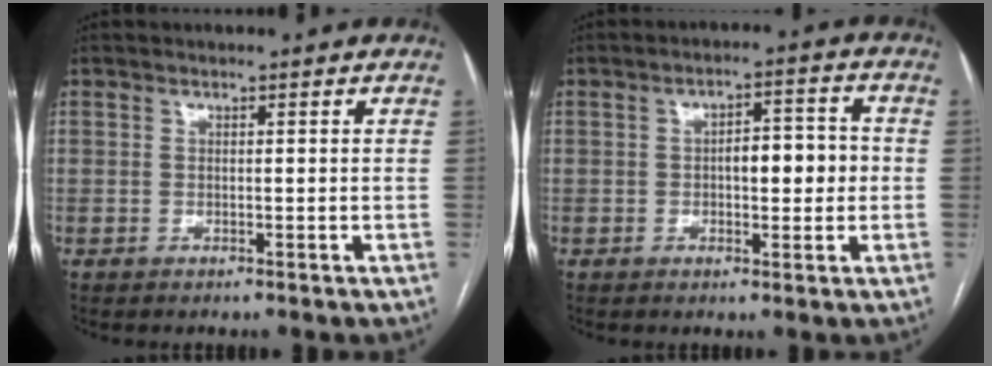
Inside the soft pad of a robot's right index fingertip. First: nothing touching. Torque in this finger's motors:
{"motor_torque": [1.11, -0.05, 0.43, 0.08]}